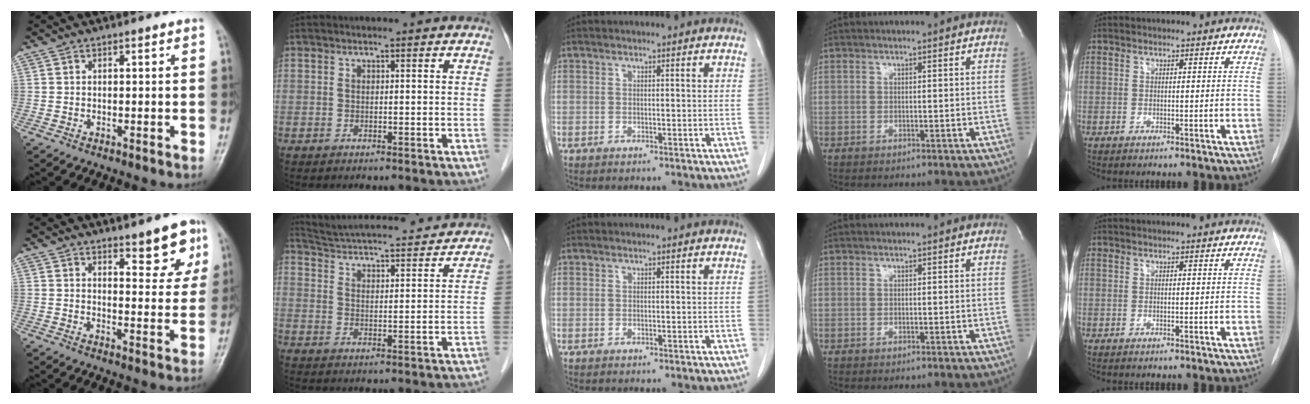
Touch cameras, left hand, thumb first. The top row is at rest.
{"thumb": {"total": 7.9, "force": [5.4, 2.7, 5.0], "torque": [-0.032, -0.035, 0.071]}, "index": {"total": 20.6, "force": [19.4, 2.7, 6.6], "torque": [-0.113, 0.006, 0.265]}}